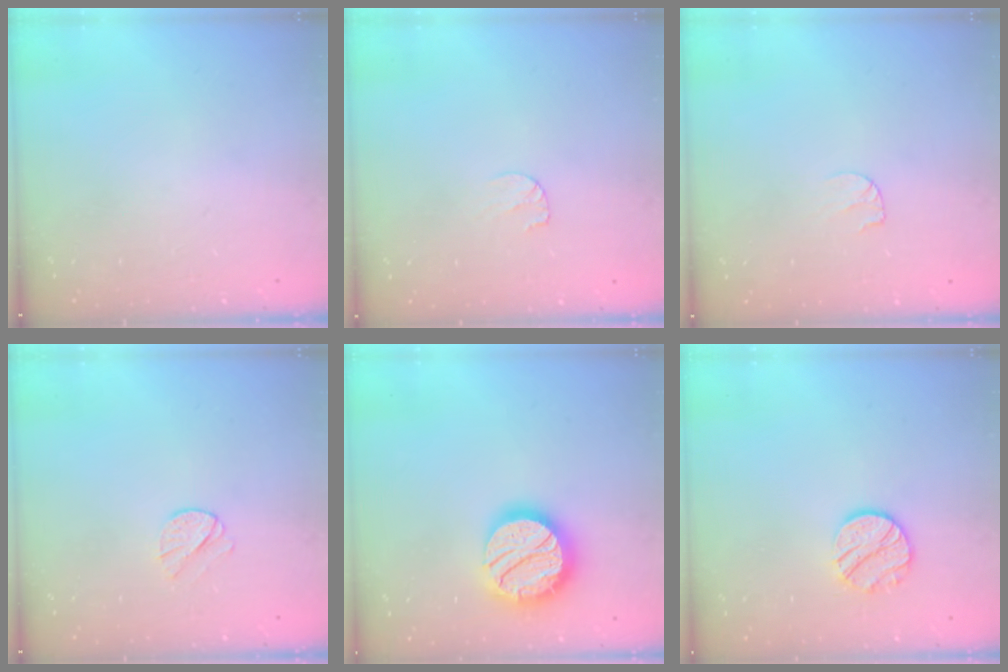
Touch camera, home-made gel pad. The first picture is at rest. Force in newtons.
{"total": 3.5, "press": 3.4, "slide": 0.4}
{"total": 3.9, "press": 3.9, "slide": 0.4}
{"total": 4.5, "press": 4.5, "slide": 0.6}
{"total": 20.2, "press": 20.2, "slide": 1.7}
{"total": 9.2, "press": 9.2, "slide": 0.3}